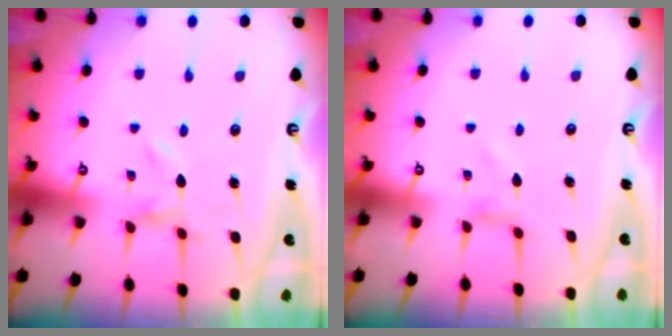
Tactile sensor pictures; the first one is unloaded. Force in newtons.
{"total": 0.8, "press": 0.8, "slide": 0.1}